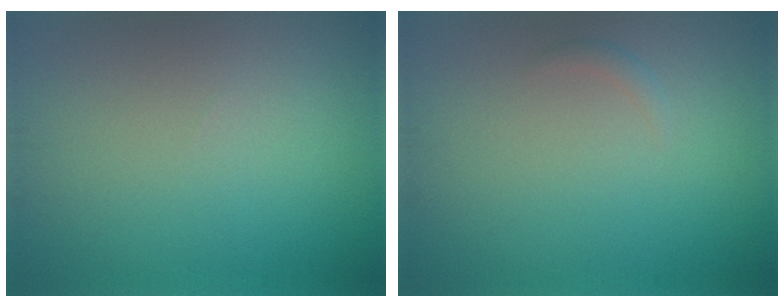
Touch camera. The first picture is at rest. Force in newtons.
{"total": 0.7, "press": 0.7, "slide": 0.1}